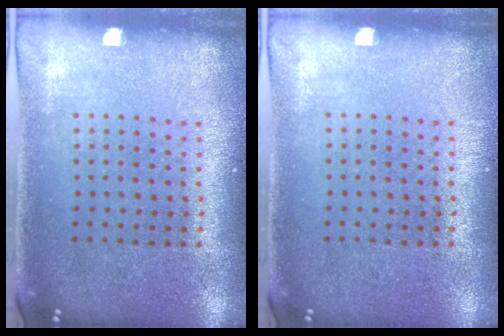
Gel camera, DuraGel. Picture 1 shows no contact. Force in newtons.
{"total": 0.0}